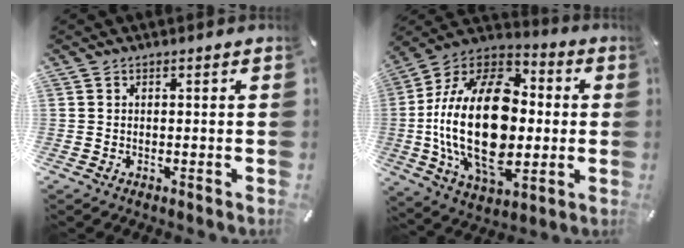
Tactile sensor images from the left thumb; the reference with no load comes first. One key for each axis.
{"total": 30.1, "fx": -1.4, "fy": 18.6, "fz": 23.5, "tx": -0.478, "ty": 0.002, "tz": -0.020}